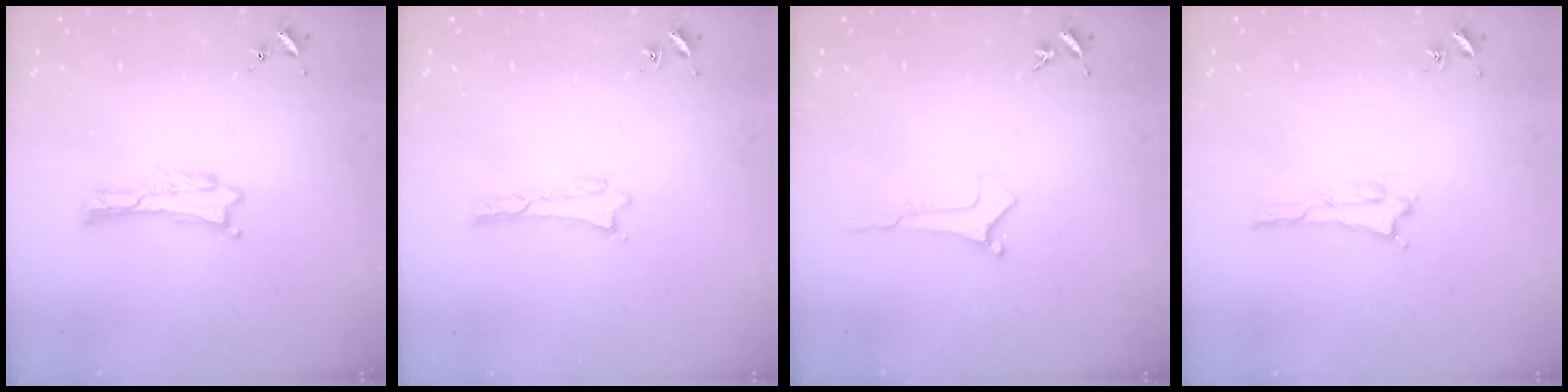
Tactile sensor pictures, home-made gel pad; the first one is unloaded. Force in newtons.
{"total": 0.0}
{"total": 0.0}
{"total": 1.7, "press": 1.7, "slide": 0.2}